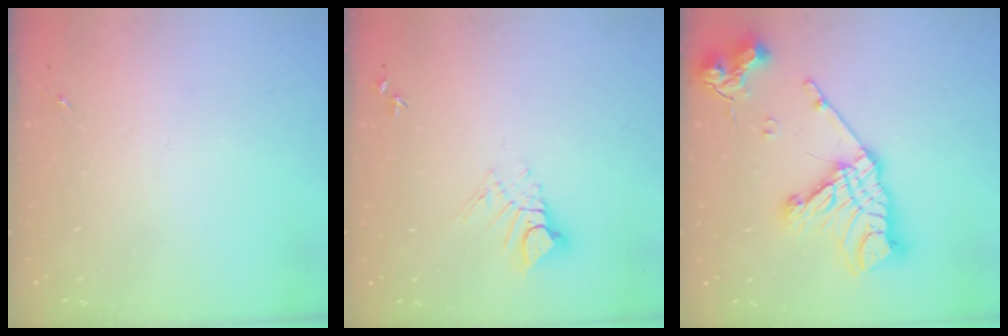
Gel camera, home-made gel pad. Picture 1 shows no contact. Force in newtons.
{"total": 7.4, "press": 7.3, "slide": 0.9}
{"total": 20.7, "press": 20.6, "slide": 1.9}